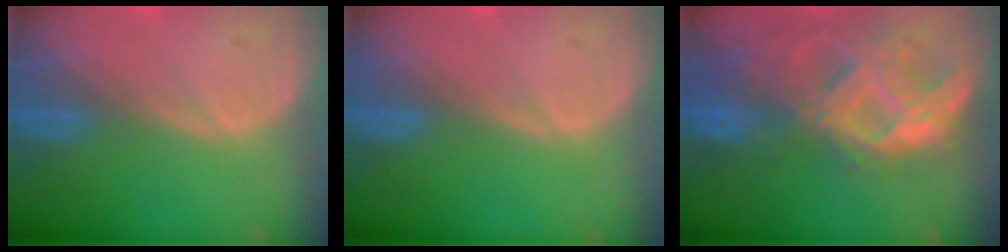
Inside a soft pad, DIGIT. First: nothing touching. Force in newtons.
{"total": 0.0}
{"total": 11.0, "press": 9.3, "slide": 5.7}